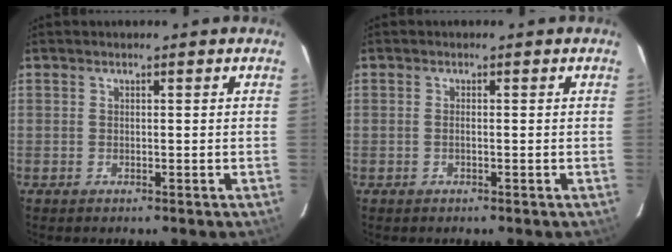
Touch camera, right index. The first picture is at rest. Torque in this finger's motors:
{"motor_torque": [-0.16, 0.09, 0.03, 0.00]}